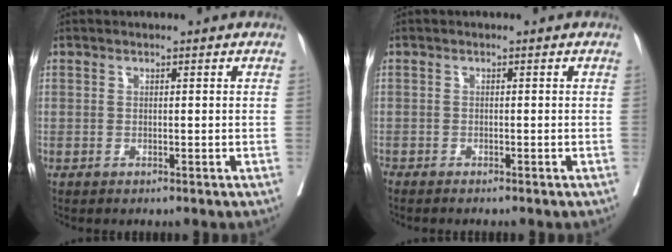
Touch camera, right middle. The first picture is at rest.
{"total": 1.4, "force": [-1.3, 0.0, 0.5], "torque": [-0.006, 0.000, -0.021]}